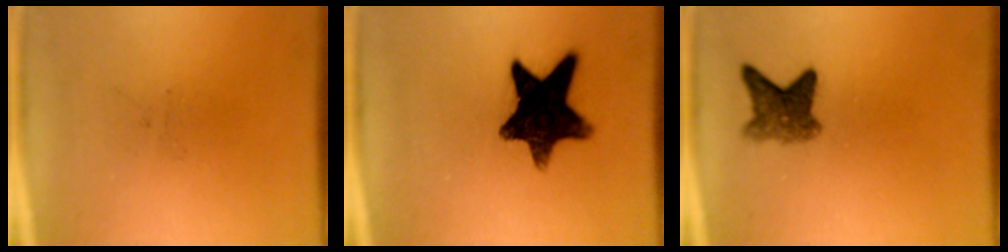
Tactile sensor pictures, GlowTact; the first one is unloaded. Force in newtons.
{"total": 12.9}
{"total": 4.1}